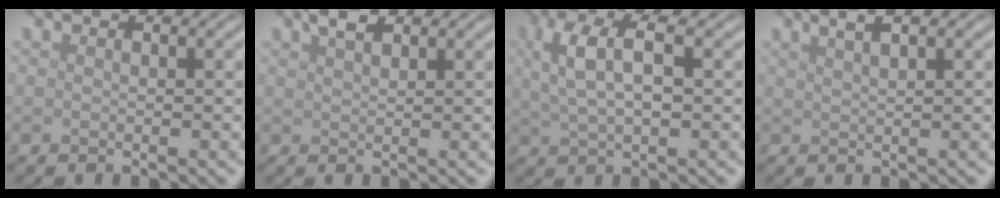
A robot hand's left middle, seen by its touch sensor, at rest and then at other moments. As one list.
[{"total": 1.7, "force": [1.4, 0.4, 0.9], "torque": [-0.017, 0.004, 0.024]}, {"total": 5.2, "force": [1.8, 2.0, 4.4], "torque": [-0.099, 0.007, 0.034]}, {"total": 2.3, "force": [1.5, 0.7, 1.6], "torque": [-0.010, 0.004, 0.016]}]